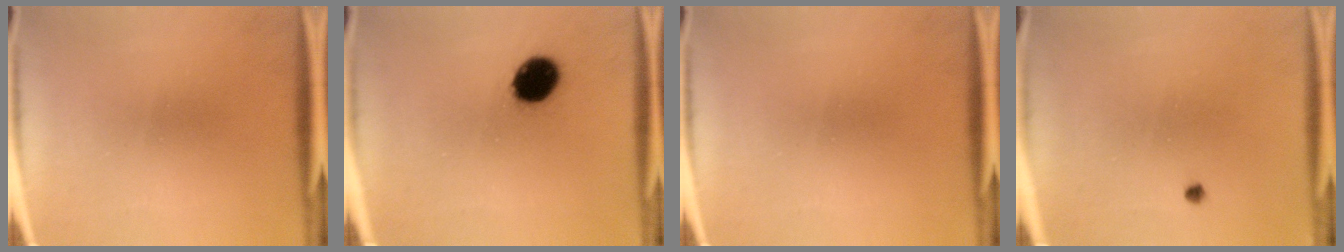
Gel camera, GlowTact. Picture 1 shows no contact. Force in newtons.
{"total": 10.0}
{"total": 0.0}
{"total": 0.6}